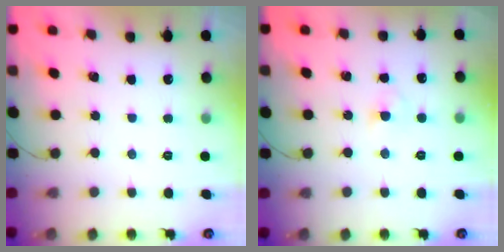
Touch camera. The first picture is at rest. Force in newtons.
{"total": 2.9, "press": 2.6, "slide": 1.2}